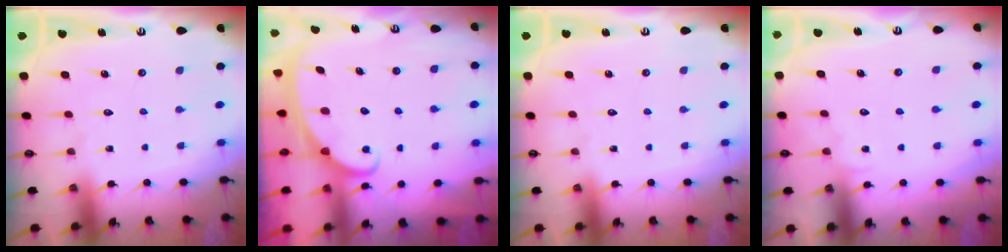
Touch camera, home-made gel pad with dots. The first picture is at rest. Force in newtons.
{"total": 2.5, "press": 2.5, "slide": 0.4}
{"total": 0.0}
{"total": 2.4, "press": 2.4, "slide": 0.2}